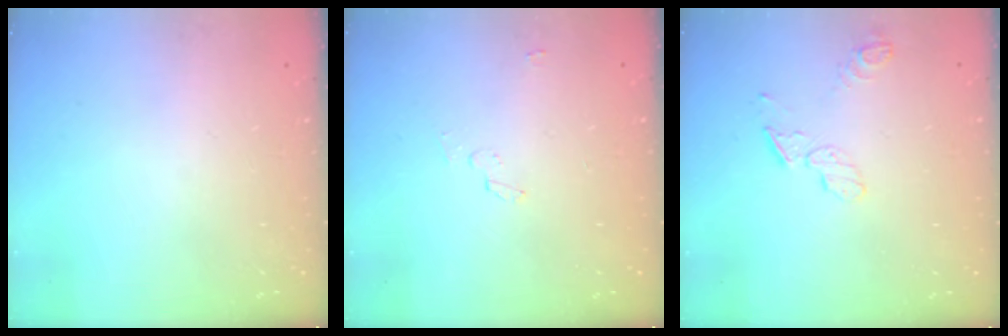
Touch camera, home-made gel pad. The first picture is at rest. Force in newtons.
{"total": 2.2, "press": 2.2, "slide": 0.2}
{"total": 5.5, "press": 5.5, "slide": 0.3}